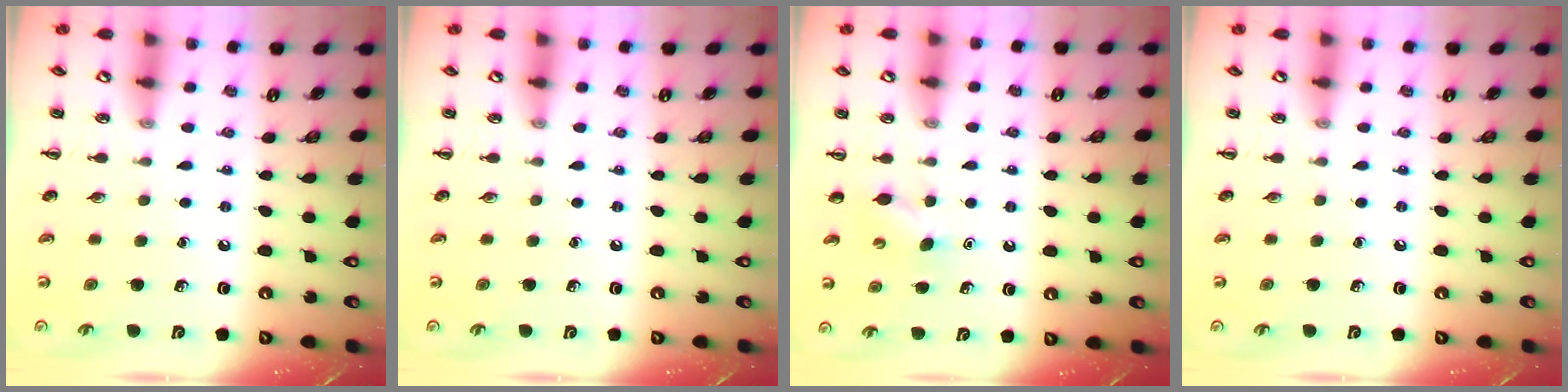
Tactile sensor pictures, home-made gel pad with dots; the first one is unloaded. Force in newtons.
{"total": 0.0}
{"total": 4.2, "press": 4.0, "slide": 1.2}
{"total": 0.0}